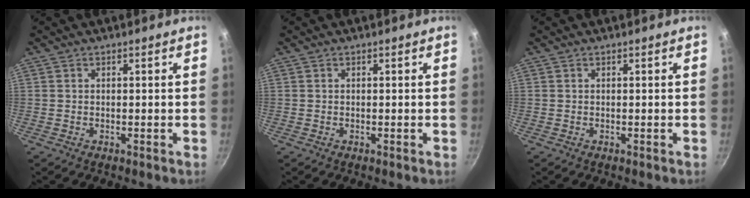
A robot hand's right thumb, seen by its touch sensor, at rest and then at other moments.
{"total": 0.0}
{"total": 0.0}